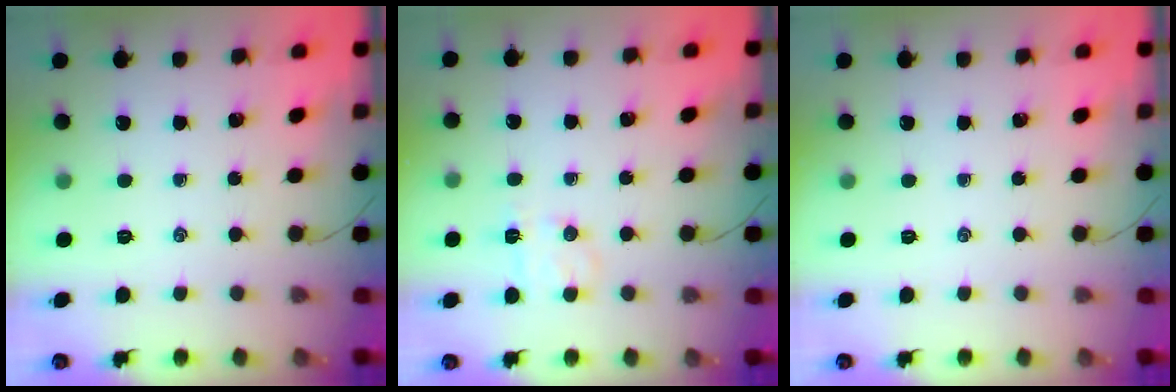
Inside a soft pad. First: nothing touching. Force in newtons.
{"total": 7.9, "press": 7.8, "slide": 1.4}
{"total": 0.0}